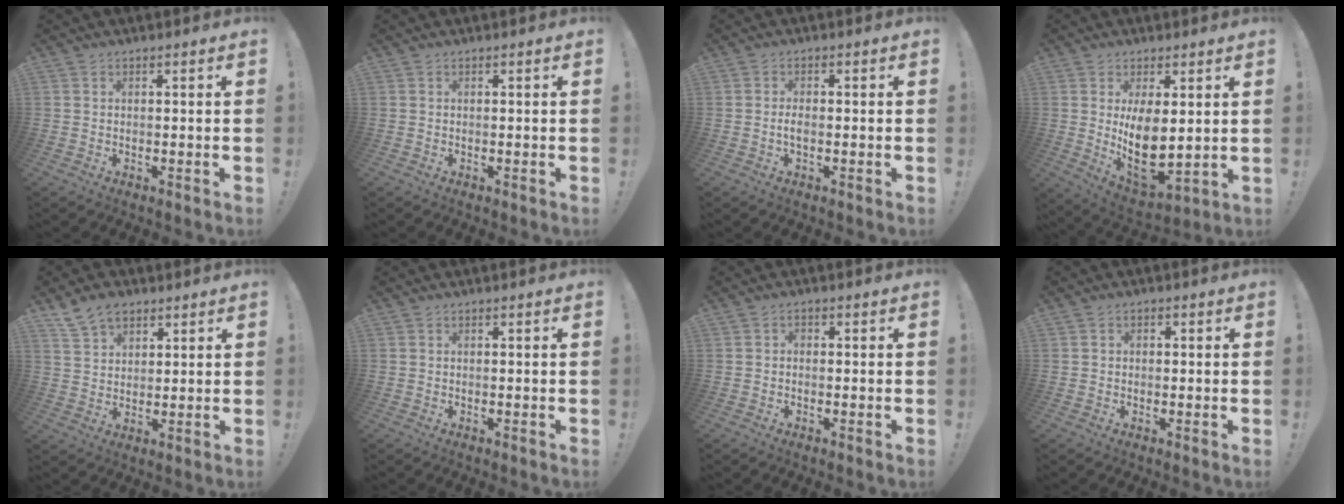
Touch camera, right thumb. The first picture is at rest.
{"total": 0.0}
{"total": 1.9, "force": [-0.6, 0.8, 1.6], "torque": [-0.035, 0.006, -0.010]}
{"total": 12.9, "force": [2.2, 6.8, 10.7], "torque": [-0.171, -0.042, 0.047]}
{"total": 8.2, "force": [5.8, 5.1, 2.9], "torque": [-0.049, -0.027, 0.114]}
{"total": 0.0}
{"total": 1.1, "force": [-0.7, 0.7, 0.5], "torque": [-0.011, 0.006, -0.012]}
{"total": 1.2, "force": [-0.4, 1.1, 0.4], "torque": [-0.003, 0.004, -0.008]}